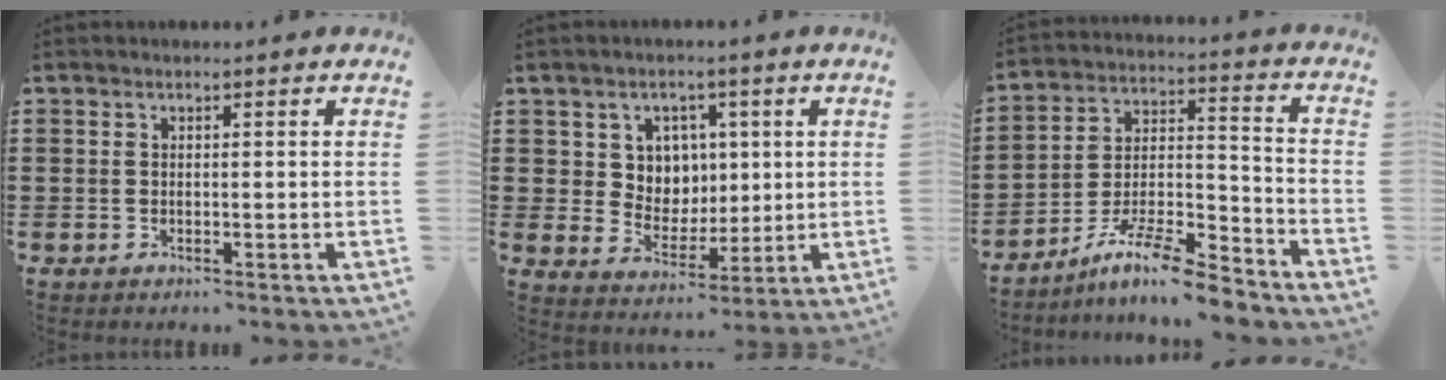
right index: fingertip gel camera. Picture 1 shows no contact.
{"total": 6.1, "force": [2.2, 5.5, 1.4], "torque": [-0.050, 0.004, 0.040]}
{"total": 10.8, "force": [-9.1, 1.5, 5.6], "torque": [-0.092, 0.025, -0.173]}